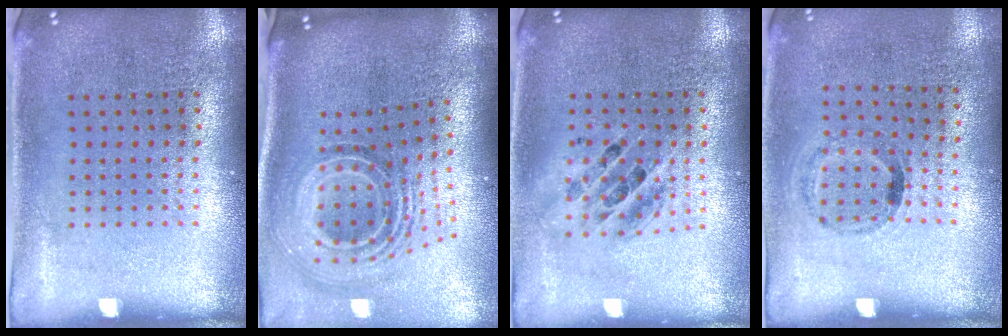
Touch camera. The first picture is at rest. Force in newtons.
{"total": 2.3, "press": 1.5, "slide": 1.7}
{"total": 1.5, "press": 1.2, "slide": 0.8}
{"total": 1.1, "press": 0.7, "slide": 0.9}